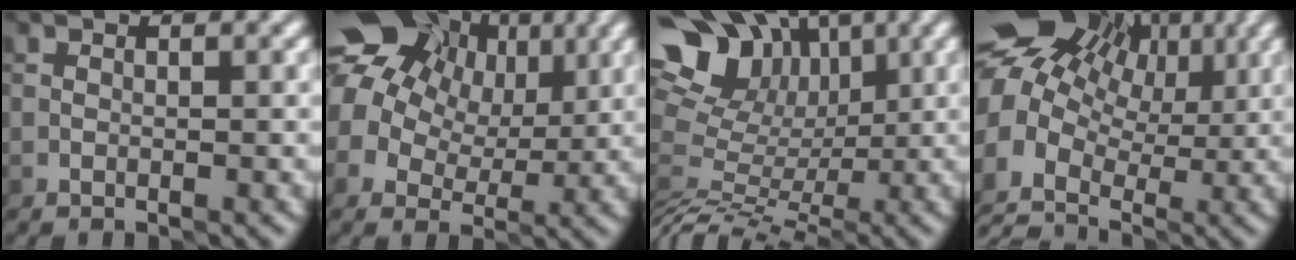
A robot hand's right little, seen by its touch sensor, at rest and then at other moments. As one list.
[{"total": 15.2, "force": [6.5, 11.2, 7.9], "torque": [-0.168, 0.048, 0.106]}, {"total": 12.2, "force": [3.8, 9.7, 6.3], "torque": [-0.141, 0.028, 0.064]}, {"total": 12.6, "force": [1.0, 9.7, 8.0], "torque": [-0.165, 0.008, 0.025]}]